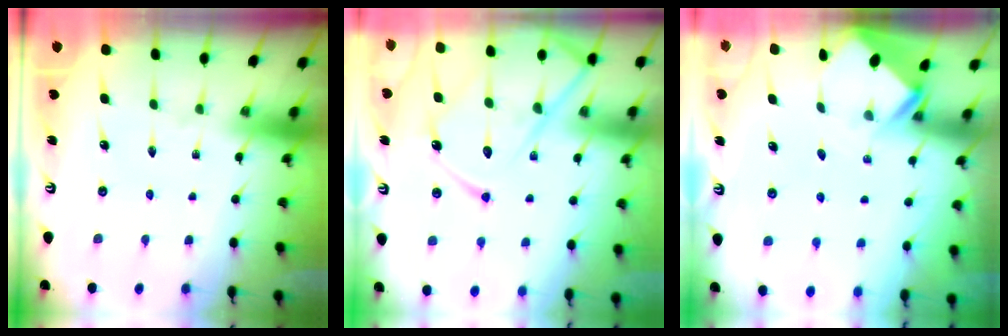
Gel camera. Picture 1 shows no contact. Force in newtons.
{"total": 17.5, "press": 17.4, "slide": 1.6}
{"total": 2.9, "press": 2.9, "slide": 0.2}